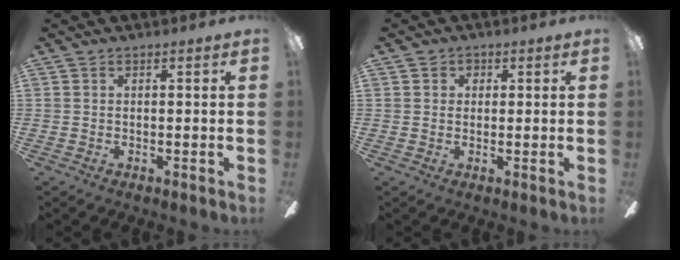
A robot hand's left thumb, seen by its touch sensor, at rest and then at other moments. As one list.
[{"total": 1.8, "force": [0.3, 1.7, 0.5], "torque": [-0.003, 0.004, 0.002]}]